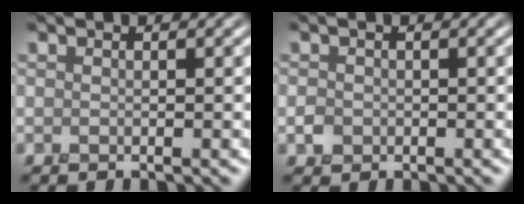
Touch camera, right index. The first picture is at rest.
{"total": 0.8, "force": [-0.3, 0.8, 0.1], "torque": [0.003, 0.000, -0.010]}